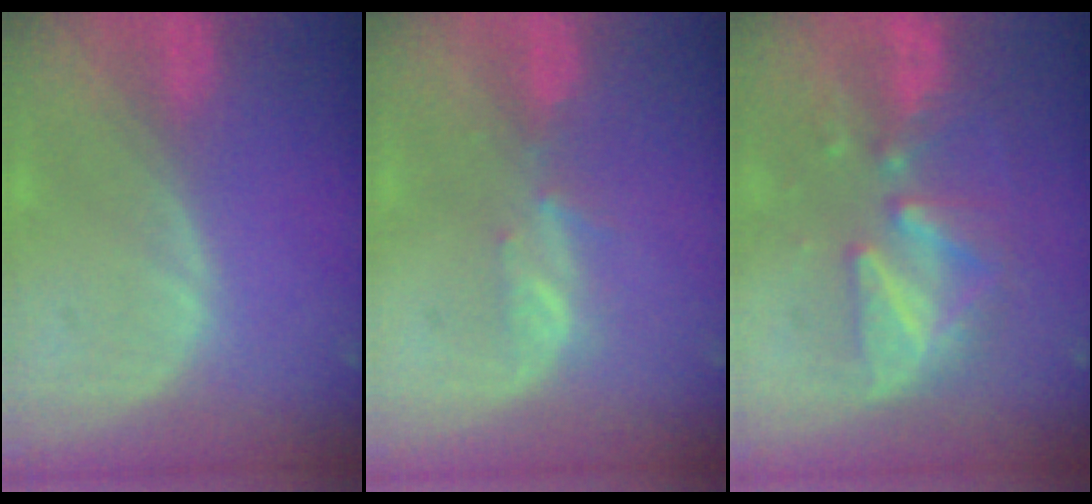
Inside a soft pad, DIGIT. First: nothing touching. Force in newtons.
{"total": 2.3, "press": 2.1, "slide": 0.8}
{"total": 8.3, "press": 8.1, "slide": 1.9}